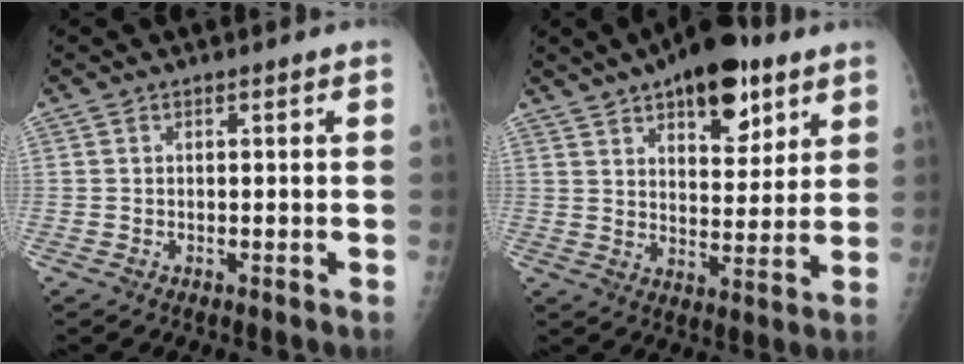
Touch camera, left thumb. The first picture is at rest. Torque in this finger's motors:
{"motor_torque": [0.26, 0.37, 0.08, -0.20, 0.11]}